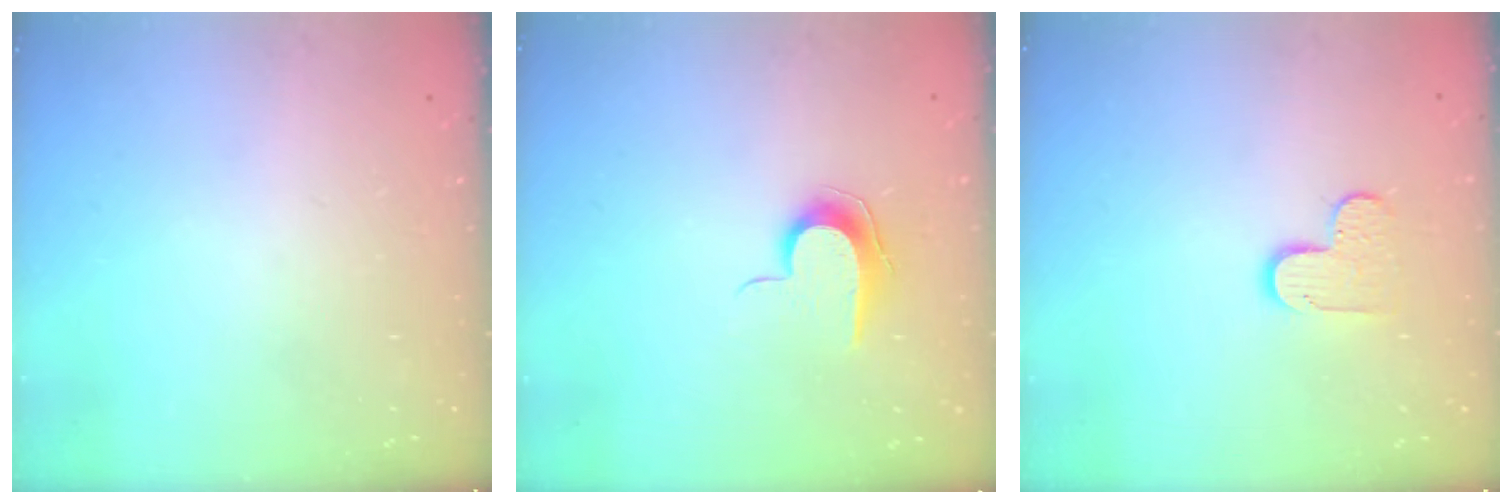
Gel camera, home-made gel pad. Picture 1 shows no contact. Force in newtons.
{"total": 7.9, "press": 7.9, "slide": 0.8}
{"total": 5.6, "press": 5.6, "slide": 0.3}